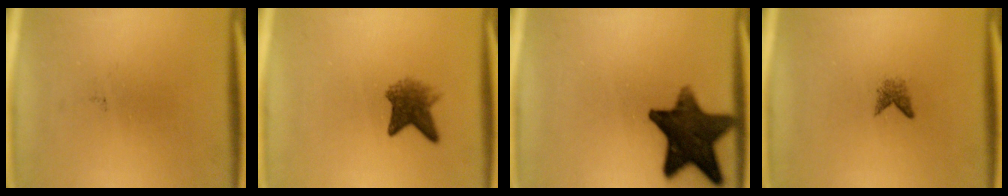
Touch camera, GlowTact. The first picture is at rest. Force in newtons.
{"total": 4.3}
{"total": 14.0}
{"total": 1.3}